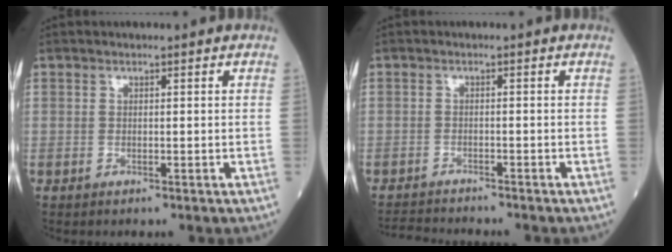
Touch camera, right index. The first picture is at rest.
{"total": 4.6, "force": [-4.6, 0.0, 0.9], "torque": [-0.016, -0.020, -0.074]}